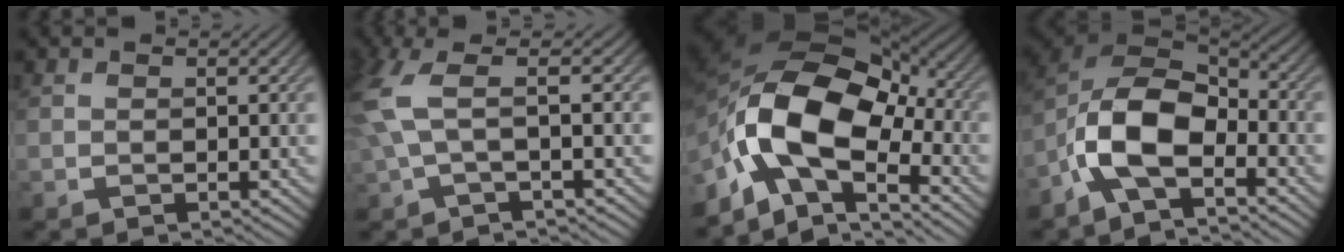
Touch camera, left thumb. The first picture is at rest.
{"total": 5.6, "force": [0.9, 1.3, 5.4], "torque": [-0.117, 0.010, 0.006]}
{"total": 15.9, "force": [-4.8, 8.8, 12.3], "torque": [-0.232, 0.000, -0.105]}
{"total": 11.6, "force": [-5.0, 5.7, 8.8], "torque": [-0.179, -0.004, -0.110]}